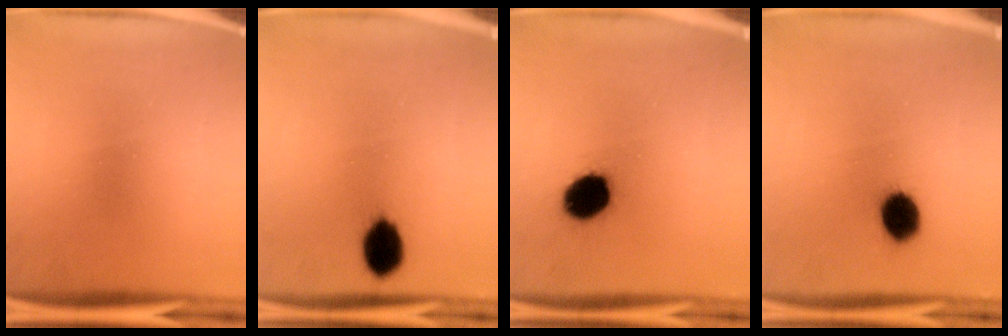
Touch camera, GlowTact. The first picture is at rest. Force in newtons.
{"total": 8.9}
{"total": 10.9}
{"total": 8.3}